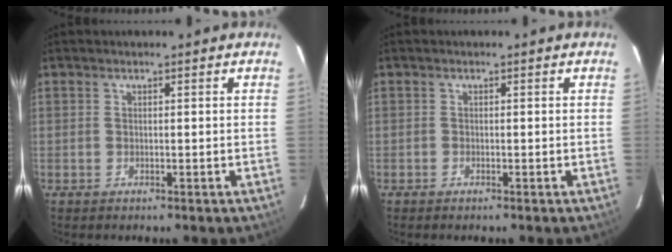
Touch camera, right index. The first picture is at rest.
{"total": 0.0}